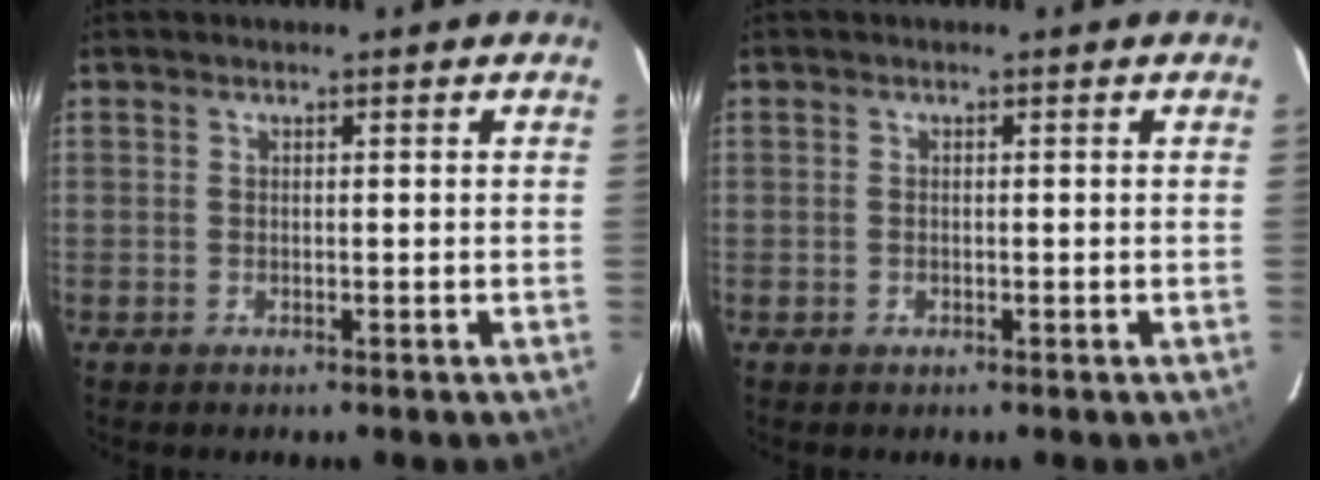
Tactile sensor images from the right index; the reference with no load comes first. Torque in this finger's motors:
{"motor_torque": [0.24, 0.16, 0.07, 0.02]}